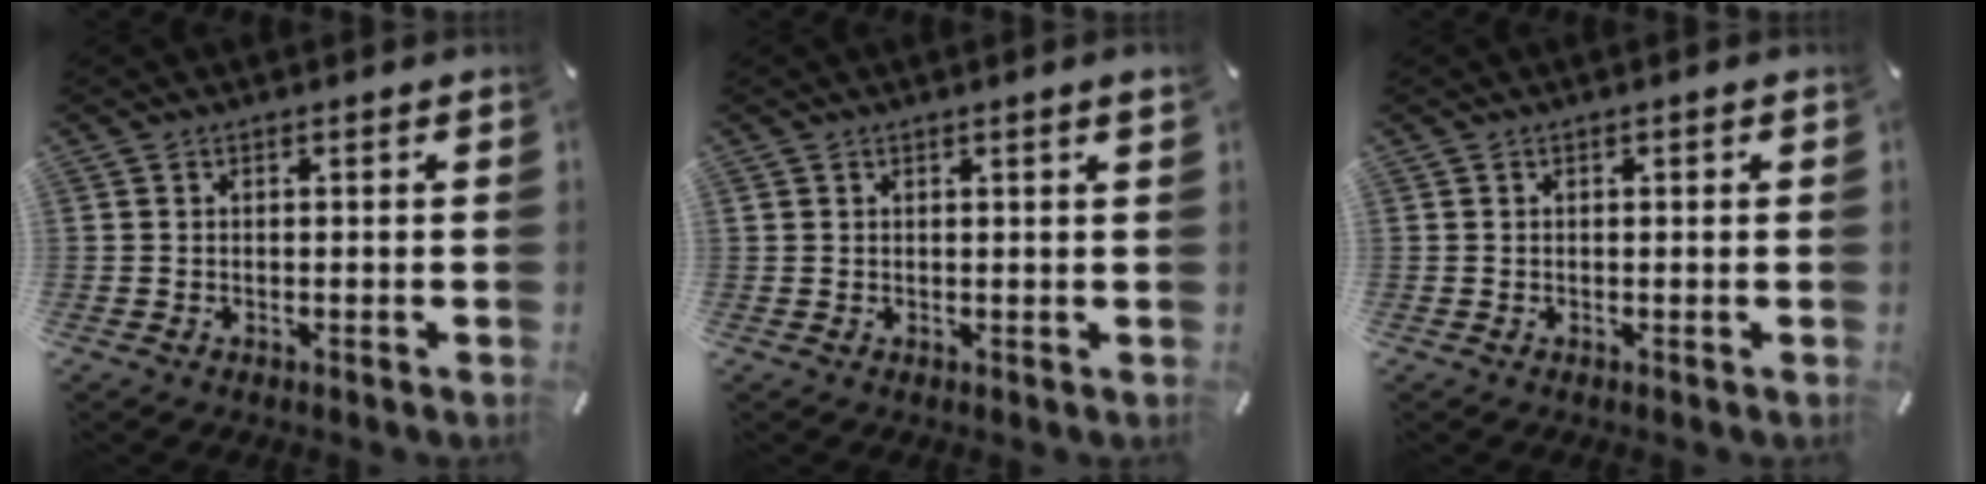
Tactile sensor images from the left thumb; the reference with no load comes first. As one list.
[{"total": 1.2, "force": [0.7, 0.0, 0.9], "torque": [-0.018, -0.001, 0.013]}, {"total": 0.0}]